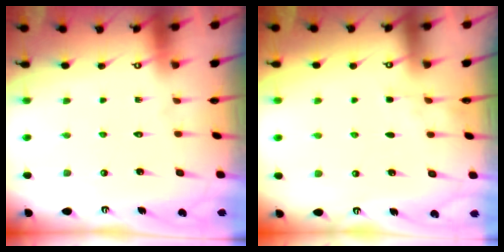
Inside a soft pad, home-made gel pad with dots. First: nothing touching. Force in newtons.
{"total": 2.7, "press": 2.7, "slide": 0.4}